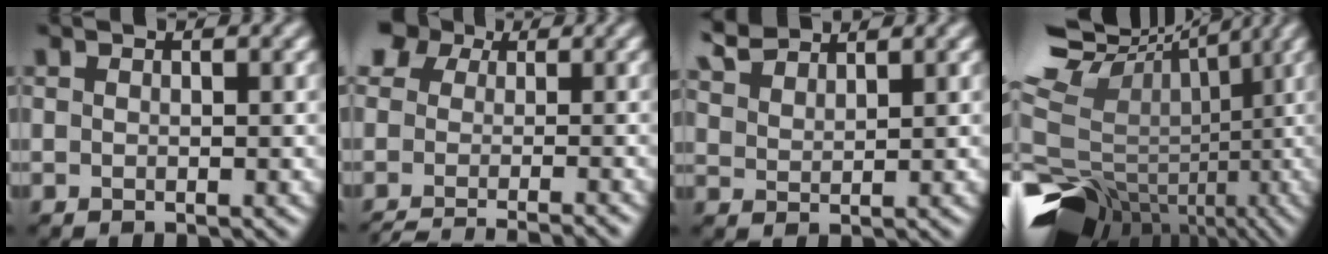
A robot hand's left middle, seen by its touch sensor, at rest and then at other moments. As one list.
[{"total": 6.6, "force": [-3.2, 4.2, 3.9], "torque": [-0.034, -0.007, -0.045]}, {"total": 3.3, "force": [3.1, 0.7, 1.0], "torque": [-0.026, 0.013, 0.063]}, {"total": 13.9, "force": [-2.2, 10.6, 8.7], "torque": [-0.218, 0.016, -0.008]}]